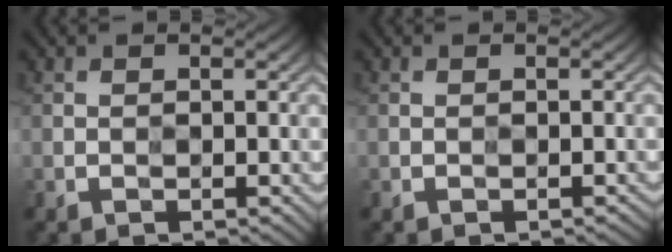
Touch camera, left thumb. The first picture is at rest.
{"total": 0.5, "force": [-0.4, 0.1, 0.3], "torque": [-0.001, 0.000, -0.002]}